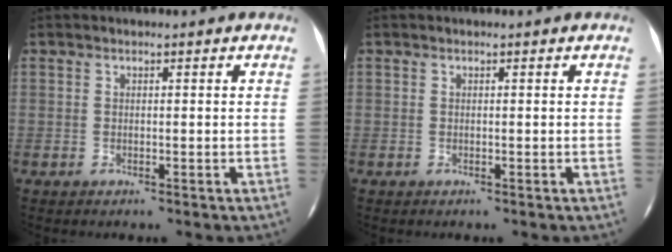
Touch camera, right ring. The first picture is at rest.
{"total": 0.0}